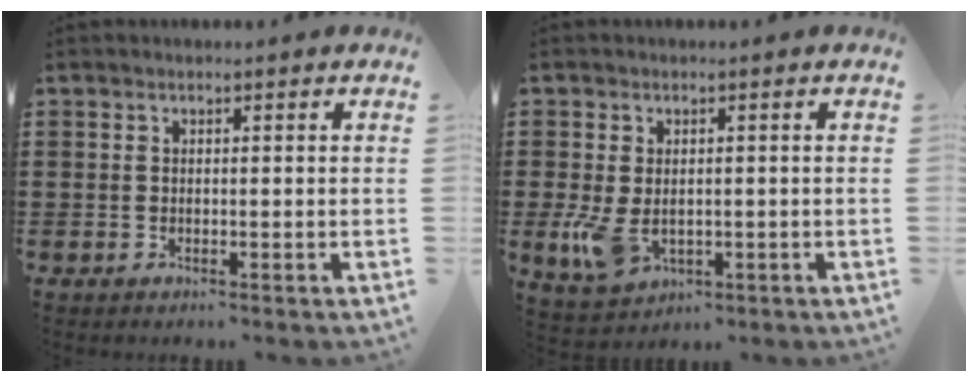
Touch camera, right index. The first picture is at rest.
{"total": 4.9, "force": [-0.9, 3.1, 3.6], "torque": [-0.093, -0.005, -0.019]}